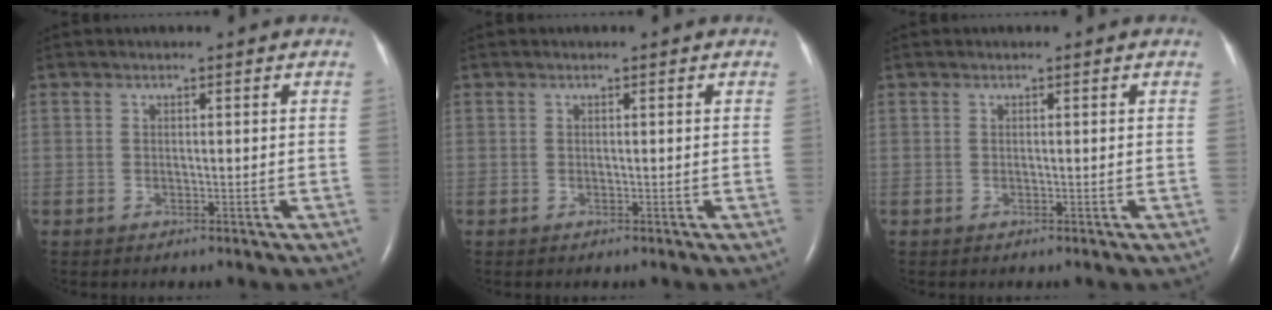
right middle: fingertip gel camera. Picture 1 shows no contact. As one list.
[{"total": 0.0}, {"total": 0.0}]